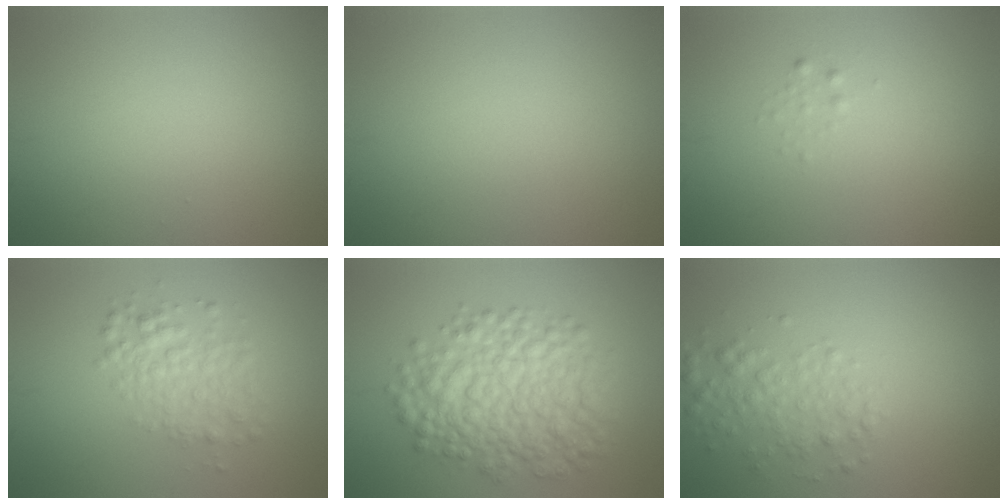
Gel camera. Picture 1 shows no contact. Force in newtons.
{"total": 0.0}
{"total": 0.6, "press": 0.6, "slide": 0.1}
{"total": 3.2, "press": 3.2, "slide": 0.1}
{"total": 7.6, "press": 7.6, "slide": 0.2}
{"total": 2.8, "press": 2.8, "slide": 0.1}